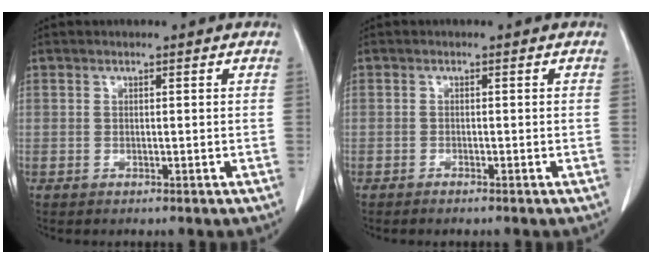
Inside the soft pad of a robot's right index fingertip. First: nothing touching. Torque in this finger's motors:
{"motor_torque": [0.09, -0.06, 0.07, 0.02]}